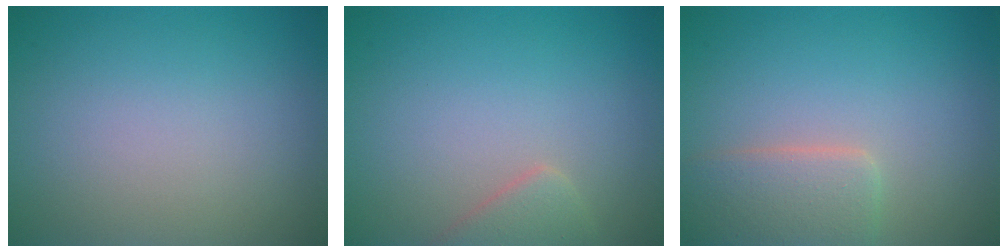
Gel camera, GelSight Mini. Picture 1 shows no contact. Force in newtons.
{"total": 2.1, "press": 2.1, "slide": 0.1}
{"total": 3.7, "press": 3.7, "slide": 0.2}